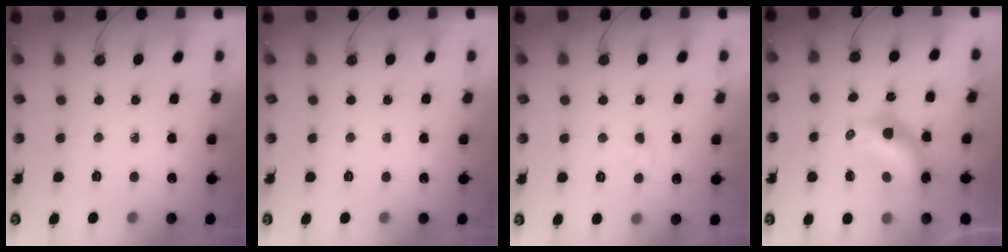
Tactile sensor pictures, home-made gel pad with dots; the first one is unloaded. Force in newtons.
{"total": 0.0}
{"total": 2.9, "press": 2.7, "slide": 0.9}
{"total": 7.2, "press": 7.2, "slide": 0.4}